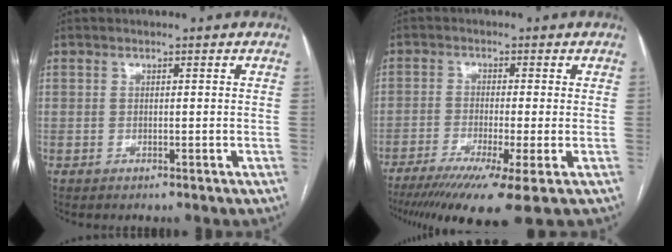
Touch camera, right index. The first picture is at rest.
{"total": 11.9, "force": [-7.7, -0.2, 9.0], "torque": [-0.140, -0.026, -0.123]}